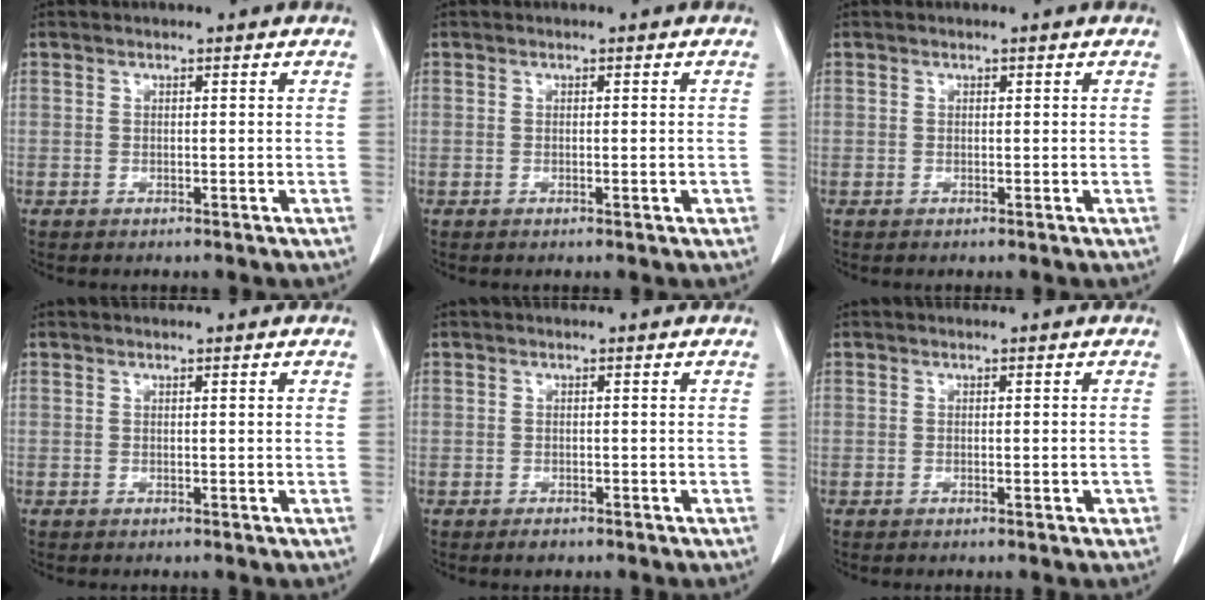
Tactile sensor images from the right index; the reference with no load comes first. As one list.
[{"total": 0.9, "force": [-0.3, 0.2, 0.9], "torque": [-0.014, -0.001, 0.000]}, {"total": 0.0}, {"total": 0.7, "force": [0.2, 0.0, 0.6], "torque": [-0.011, 0.001, 0.003]}, {"total": 1.1, "force": [-0.8, 0.7, 0.5], "torque": [-0.006, 0.000, -0.010]}, {"total": 1.3, "force": [-0.4, 0.4, 1.2], "torque": [-0.013, 0.000, -0.002]}]